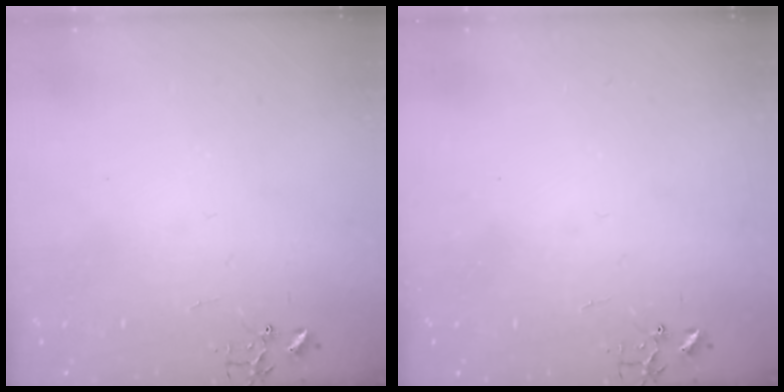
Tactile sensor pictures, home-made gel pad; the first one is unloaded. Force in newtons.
{"total": 0.0}